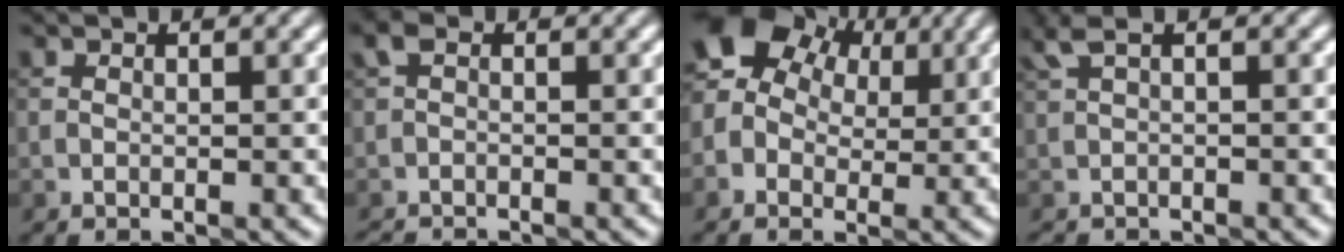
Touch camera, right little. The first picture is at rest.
{"total": 1.4, "force": [-1.3, 0.1, 0.2], "torque": [-0.006, -0.006, -0.032]}
{"total": 8.0, "force": [2.7, 5.8, 4.8], "torque": [-0.072, 0.031, 0.031]}
{"total": 0.7, "force": [-0.1, 0.1, 0.7], "torque": [-0.013, -0.001, -0.002]}